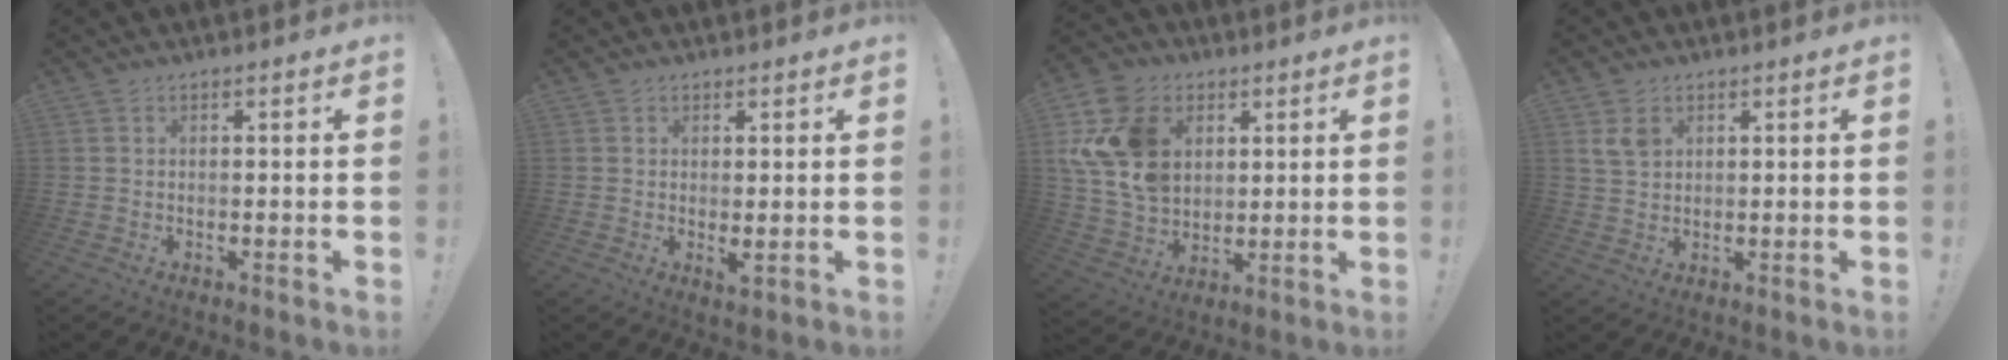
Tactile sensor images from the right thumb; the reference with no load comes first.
{"total": 2.0, "force": [0.8, 0.7, 1.7], "torque": [-0.019, -0.012, 0.016]}
{"total": 18.8, "force": [5.3, 14.3, 10.9], "torque": [-0.220, -0.018, 0.103]}
{"total": 4.4, "force": [2.2, 3.1, 2.3], "torque": [-0.040, 0.000, 0.043]}